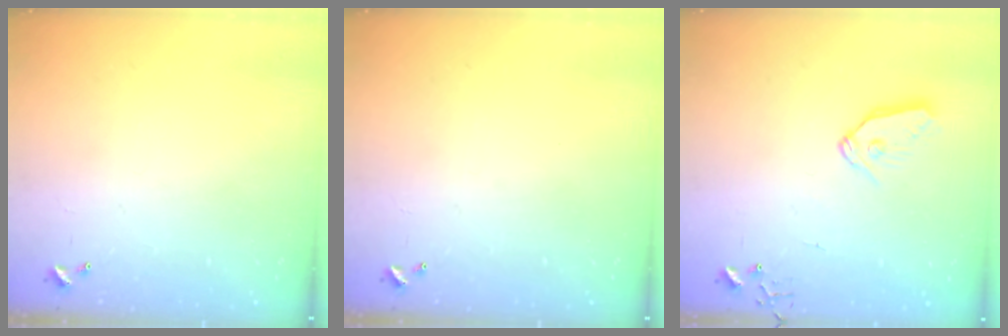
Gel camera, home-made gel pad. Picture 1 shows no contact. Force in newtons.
{"total": 0.0}
{"total": 8.9, "press": 8.8, "slide": 0.6}